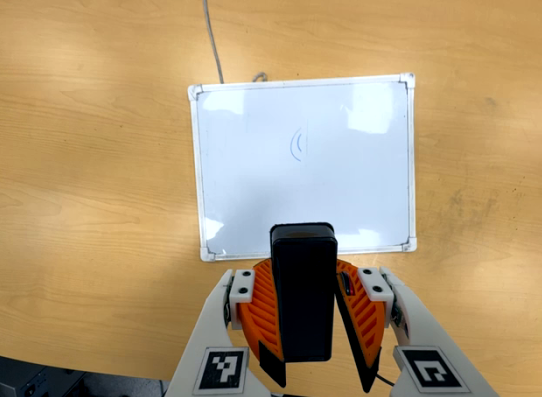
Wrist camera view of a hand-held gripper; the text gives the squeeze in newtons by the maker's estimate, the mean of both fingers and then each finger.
{"total": 8.6, "left": 8.8, "right": 8.5}